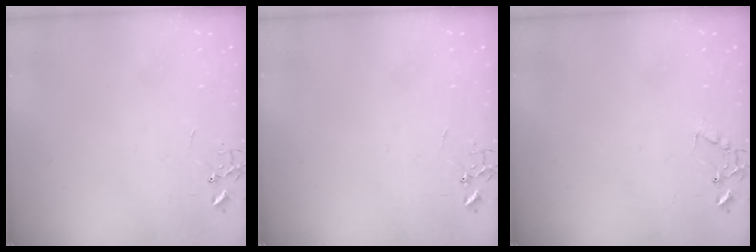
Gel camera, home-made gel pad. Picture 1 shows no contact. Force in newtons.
{"total": 0.0}
{"total": 7.5, "press": 7.5, "slide": 0.4}